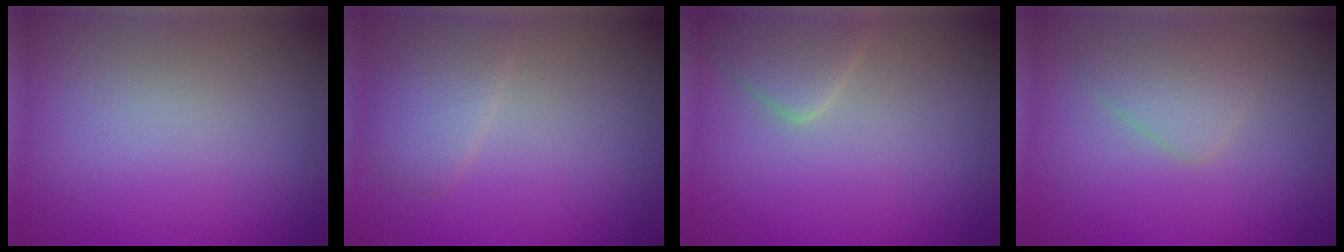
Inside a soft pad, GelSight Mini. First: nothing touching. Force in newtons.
{"total": 2.6, "press": 2.6, "slide": 0.2}
{"total": 2.9, "press": 2.9, "slide": 0.2}
{"total": 2.5, "press": 2.5, "slide": 0.2}